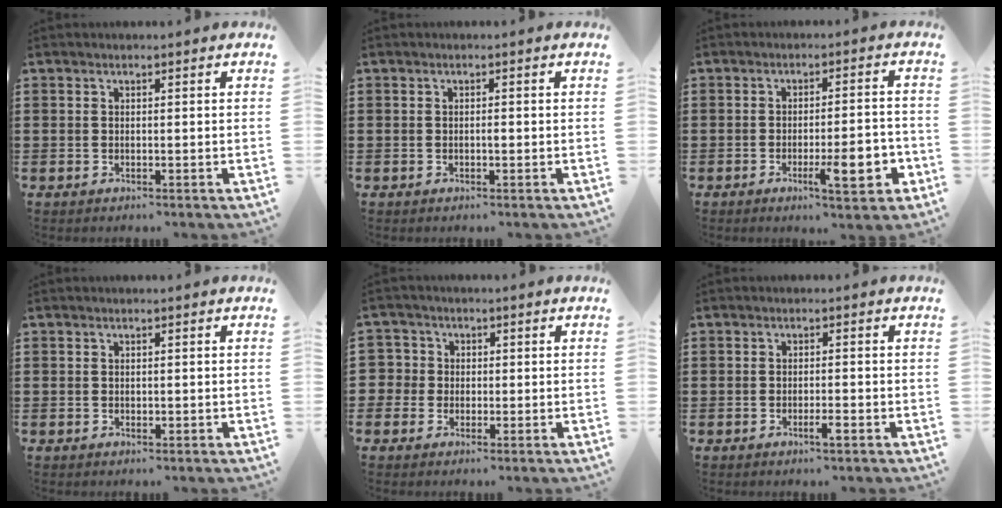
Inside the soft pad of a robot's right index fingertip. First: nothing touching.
{"total": 0.7, "force": [-0.2, 0.0, 0.6], "torque": [-0.014, -0.006, -0.002]}
{"total": 8.6, "force": [-3.0, 2.3, 7.7], "torque": [-0.099, -0.008, -0.044]}
{"total": 0.0}
{"total": 2.9, "force": [-0.2, 2.9, 0.2], "torque": [-0.027, 0.004, -0.009]}
{"total": 1.9, "force": [-1.1, 0.1, 1.6], "torque": [-0.028, -0.005, -0.017]}